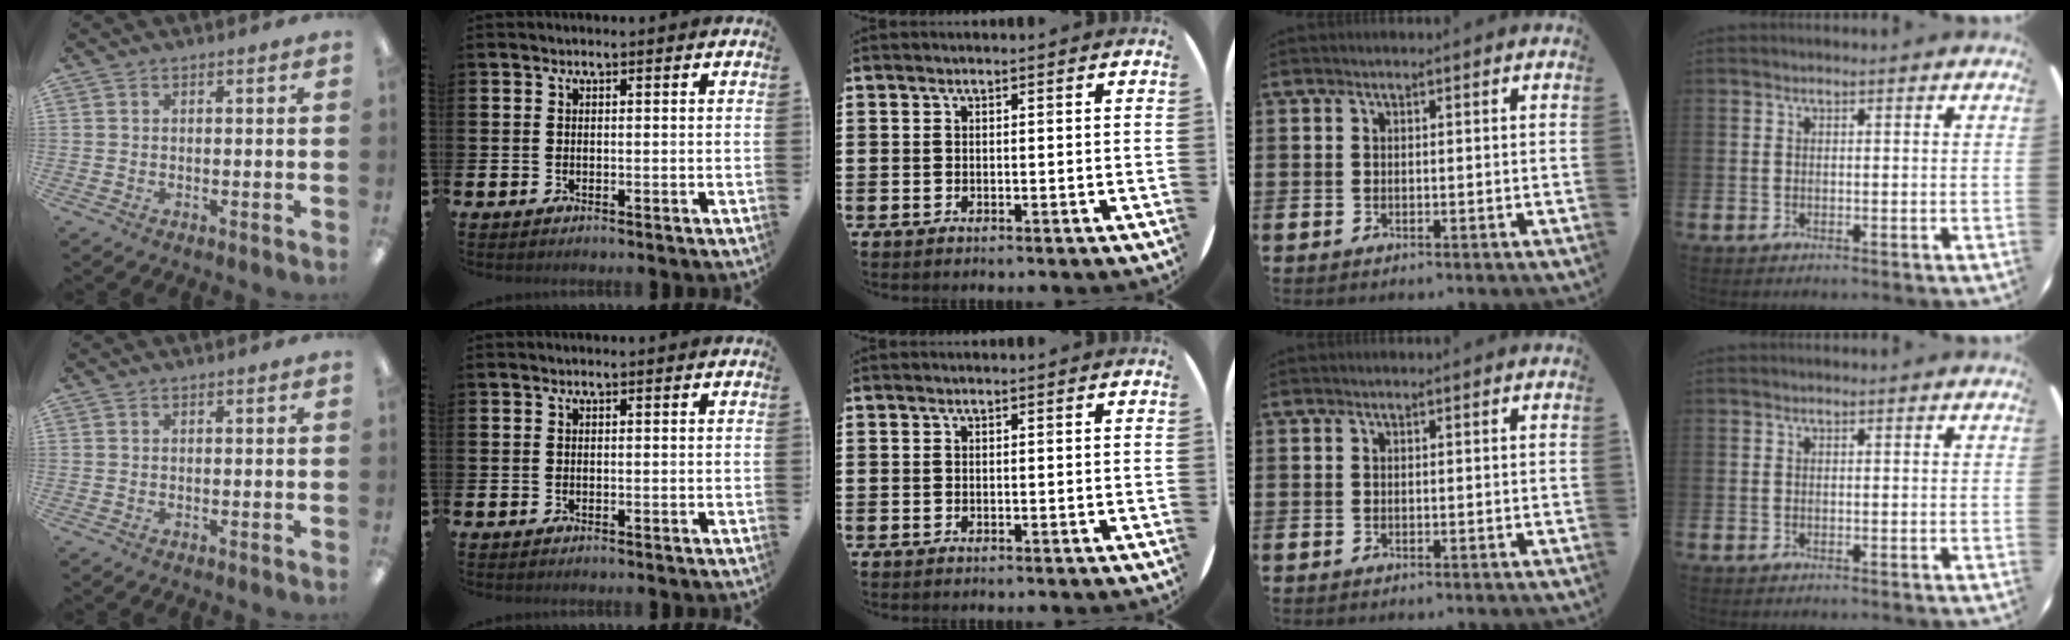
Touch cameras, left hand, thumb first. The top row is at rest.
{}